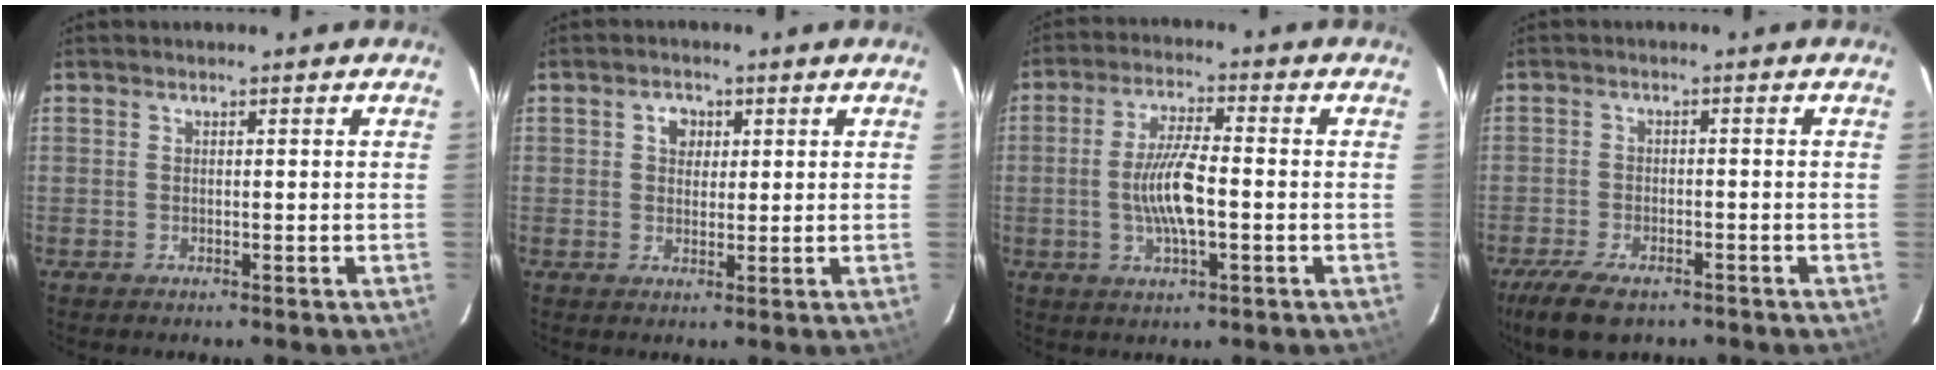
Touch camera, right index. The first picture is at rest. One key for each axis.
{"total": 3.1, "fx": 1.0, "fy": 2.6, "fz": 1.3, "tx": -0.016, "ty": 0.011, "tz": 0.017}
{"total": 8.8, "fx": -1.5, "fy": 2.0, "fz": 8.4, "tx": -0.164, "ty": -0.001, "tz": -0.029}
{"total": 9.0, "fx": -6.5, "fy": 3.8, "fz": 5.0, "tx": -0.128, "ty": -0.020, "tz": -0.114}